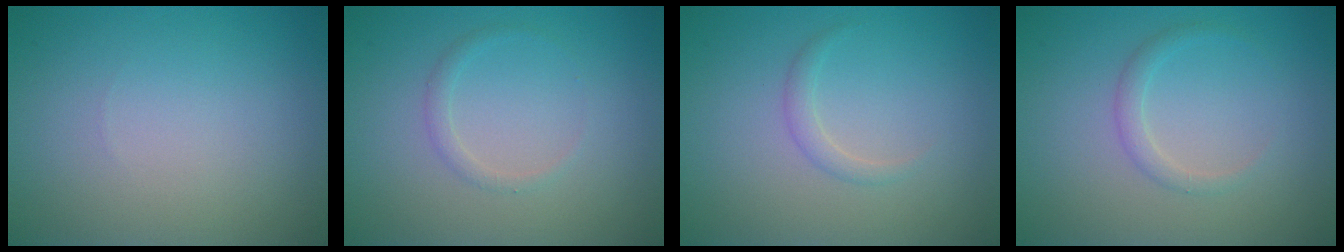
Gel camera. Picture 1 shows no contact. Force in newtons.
{"total": 1.0, "press": 1.0, "slide": 0.0}
{"total": 1.1, "press": 1.1, "slide": 0.1}
{"total": 1.3, "press": 1.3, "slide": 0.0}